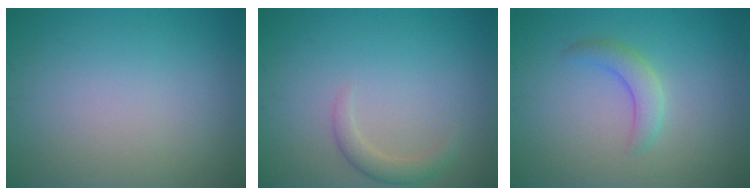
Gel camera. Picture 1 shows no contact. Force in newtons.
{"total": 1.7, "press": 1.7, "slide": 0.2}
{"total": 2.3, "press": 2.2, "slide": 0.2}